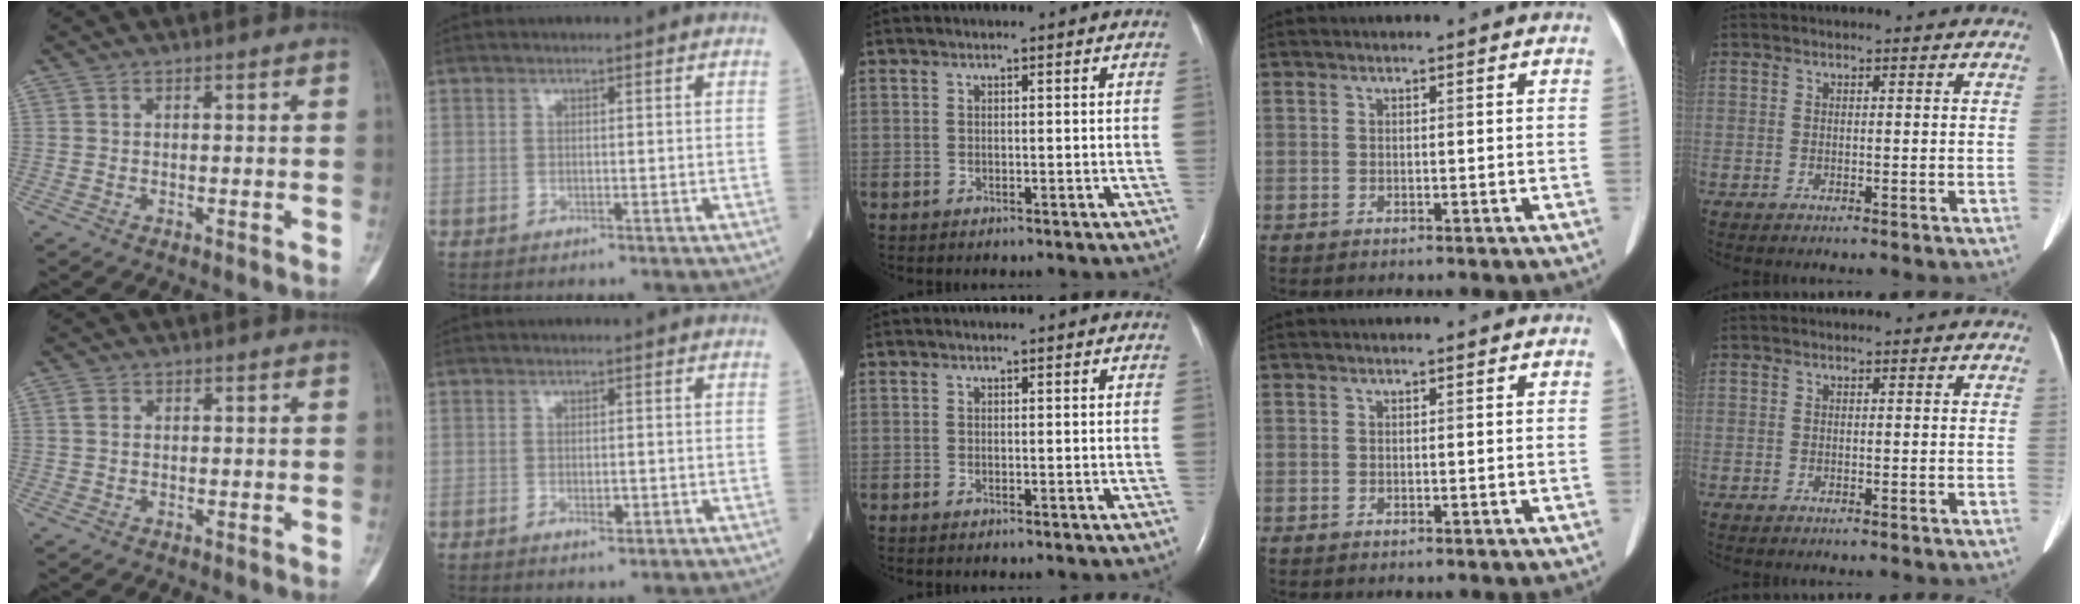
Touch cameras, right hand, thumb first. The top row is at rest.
{"thumb": {"total": 1.1, "force": [0.3, 0.8, 0.7], "torque": [-0.012, 0.002, 0.004]}, "index": {"total": 1.6, "force": [-0.6, 0.6, 1.4], "torque": [-0.024, -0.001, -0.007]}}